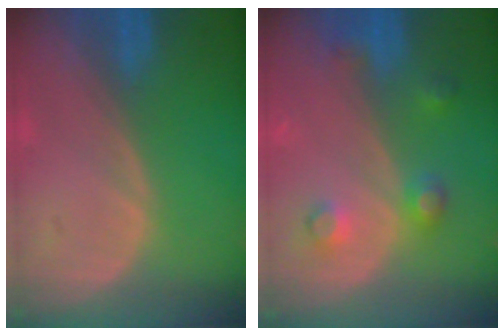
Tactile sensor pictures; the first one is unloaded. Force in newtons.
{"total": 4.2, "press": 4.2, "slide": 0.0}